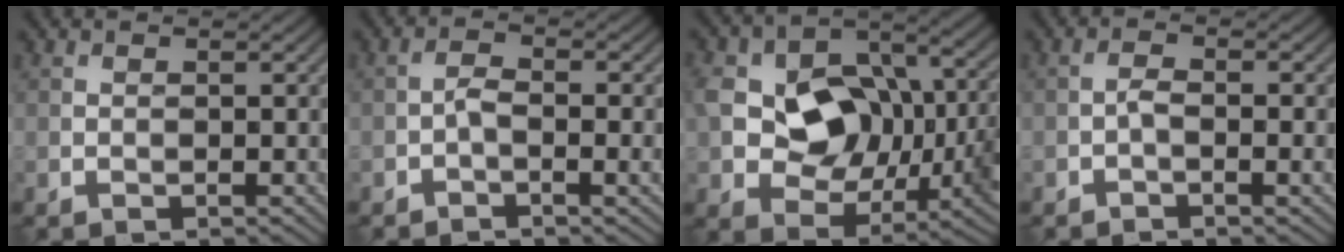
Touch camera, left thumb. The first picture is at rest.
{"total": 3.0, "force": [-1.2, 0.9, 2.6], "torque": [-0.052, 0.003, -0.028]}
{"total": 15.0, "force": [0.3, 10.6, 10.6], "torque": [-0.186, -0.009, 0.014]}
{"total": 2.7, "force": [-1.0, 0.7, 2.4], "torque": [-0.048, 0.003, -0.024]}